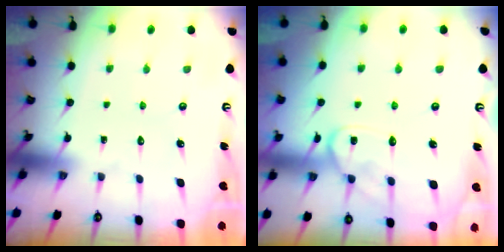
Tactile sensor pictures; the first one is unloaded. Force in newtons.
{"total": 12.2, "press": 12.2, "slide": 1.0}